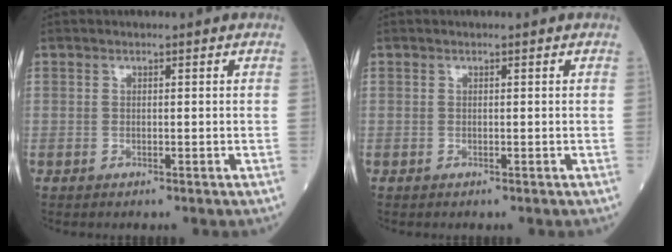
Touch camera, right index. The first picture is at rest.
{"total": 0.0}